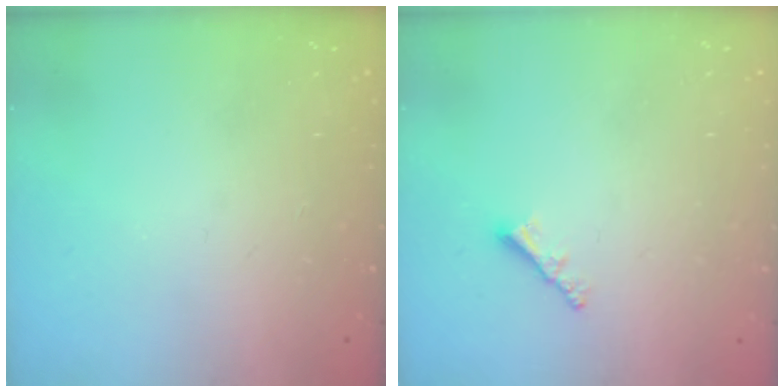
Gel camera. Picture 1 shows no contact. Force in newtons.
{"total": 1.9, "press": 1.9, "slide": 0.5}